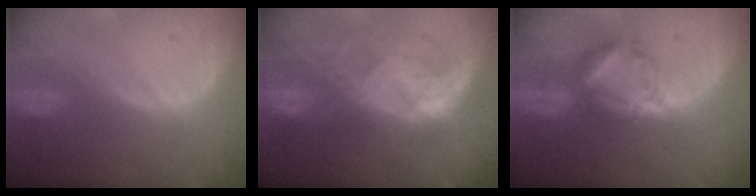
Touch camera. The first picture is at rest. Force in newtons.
{"total": 8.8, "press": 8.6, "slide": 2.1}
{"total": 5.8, "press": 5.8, "slide": 0.2}